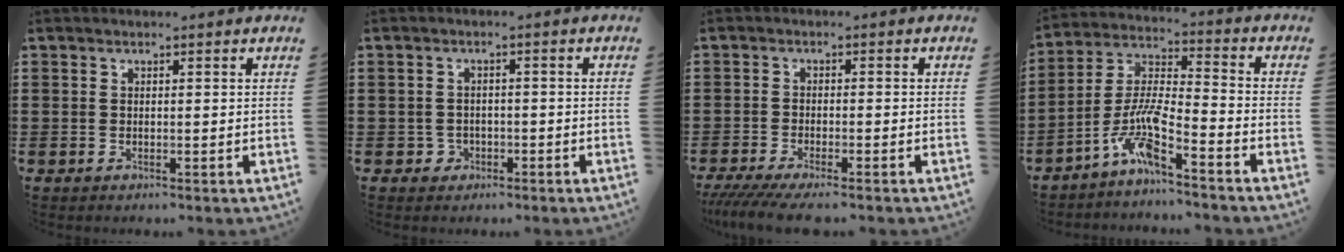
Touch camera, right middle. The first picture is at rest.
{"total": 1.9, "force": [-1.1, 1.5, 0.3], "torque": [-0.012, 0.001, -0.027]}
{"total": 3.5, "force": [-3.2, 0.3, 1.5], "torque": [-0.038, -0.011, -0.067]}
{"total": 8.1, "force": [-5.9, 0.6, 5.6], "torque": [-0.137, -0.018, -0.122]}